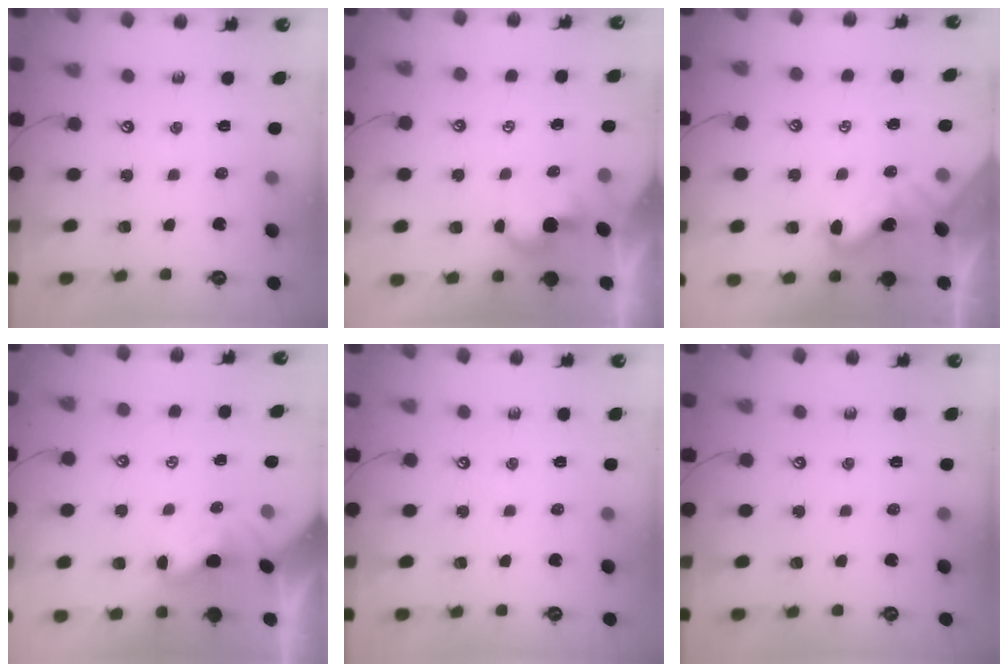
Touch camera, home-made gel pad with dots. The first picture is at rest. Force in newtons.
{"total": 2.4, "press": 2.4, "slide": 0.2}
{"total": 2.0, "press": 2.0, "slide": 0.5}
{"total": 1.9, "press": 1.8, "slide": 0.6}
{"total": 0.0}
{"total": 0.0}